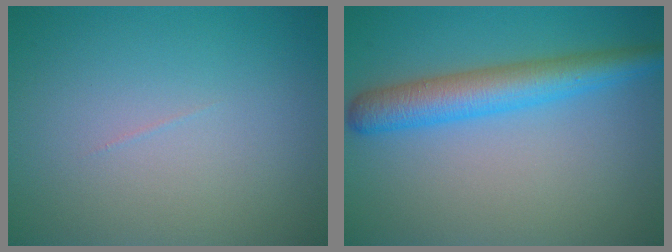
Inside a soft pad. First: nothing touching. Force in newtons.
{"total": 5.0, "press": 5.0, "slide": 0.2}